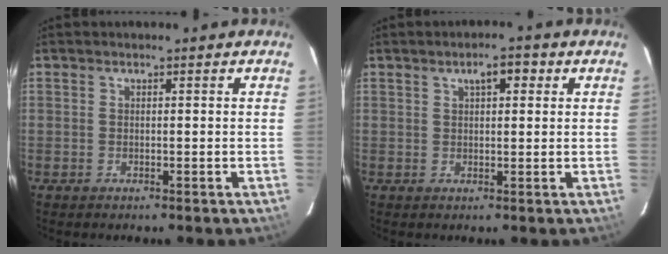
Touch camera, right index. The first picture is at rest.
{"total": 3.5, "force": [1.6, 1.6, 2.7], "torque": [-0.042, 0.013, 0.024]}